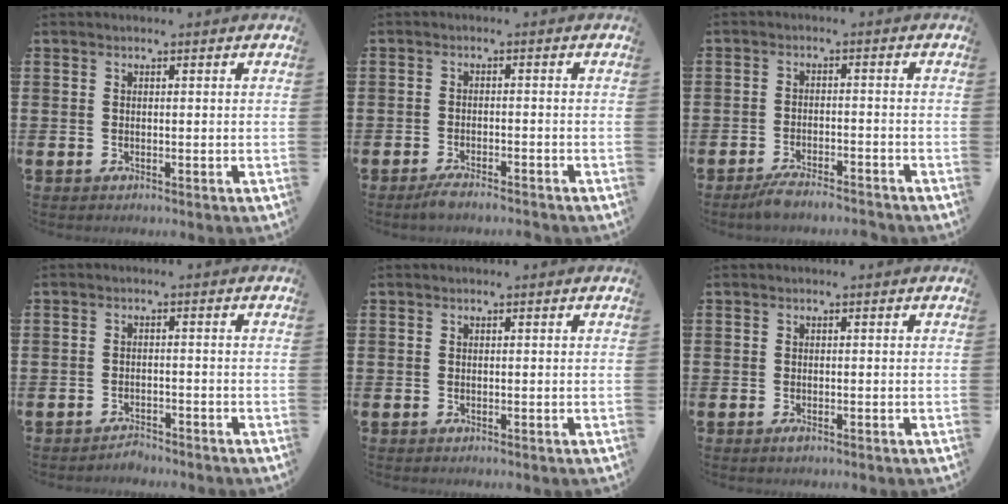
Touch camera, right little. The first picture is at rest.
{"total": 2.1, "force": [-1.9, 0.1, 0.9], "torque": [-0.017, 0.006, -0.037]}
{"total": 3.2, "force": [-2.9, 0.1, 1.3], "torque": [-0.022, 0.003, -0.057]}
{"total": 1.6, "force": [-1.6, 0.2, 0.0], "torque": [-0.005, 0.004, -0.034]}
{"total": 0.0}
{"total": 0.7, "force": [-0.3, 0.2, 0.6], "torque": [-0.011, -0.001, -0.005]}